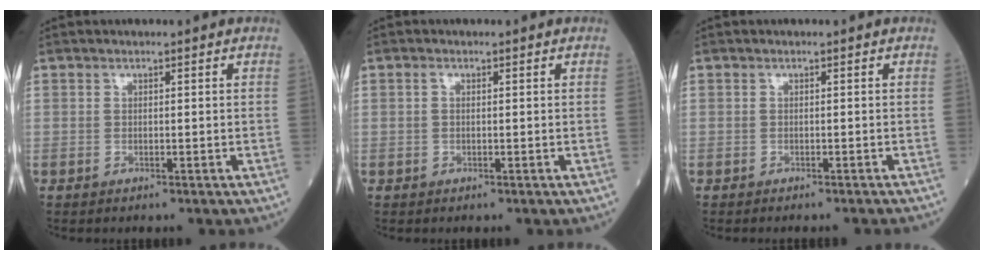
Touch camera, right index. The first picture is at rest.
{"total": 0.7, "force": [0.1, 0.4, 0.6], "torque": [-0.013, 0.004, 0.002]}
{"total": 2.8, "force": [-2.7, -0.1, 1.0], "torque": [-0.008, -0.003, -0.034]}